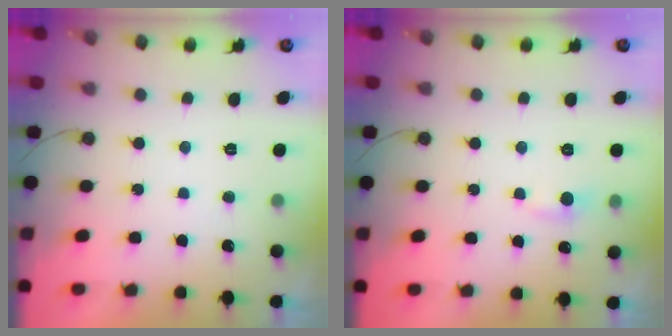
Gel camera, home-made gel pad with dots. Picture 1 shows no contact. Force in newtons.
{"total": 3.8, "press": 3.8, "slide": 0.4}